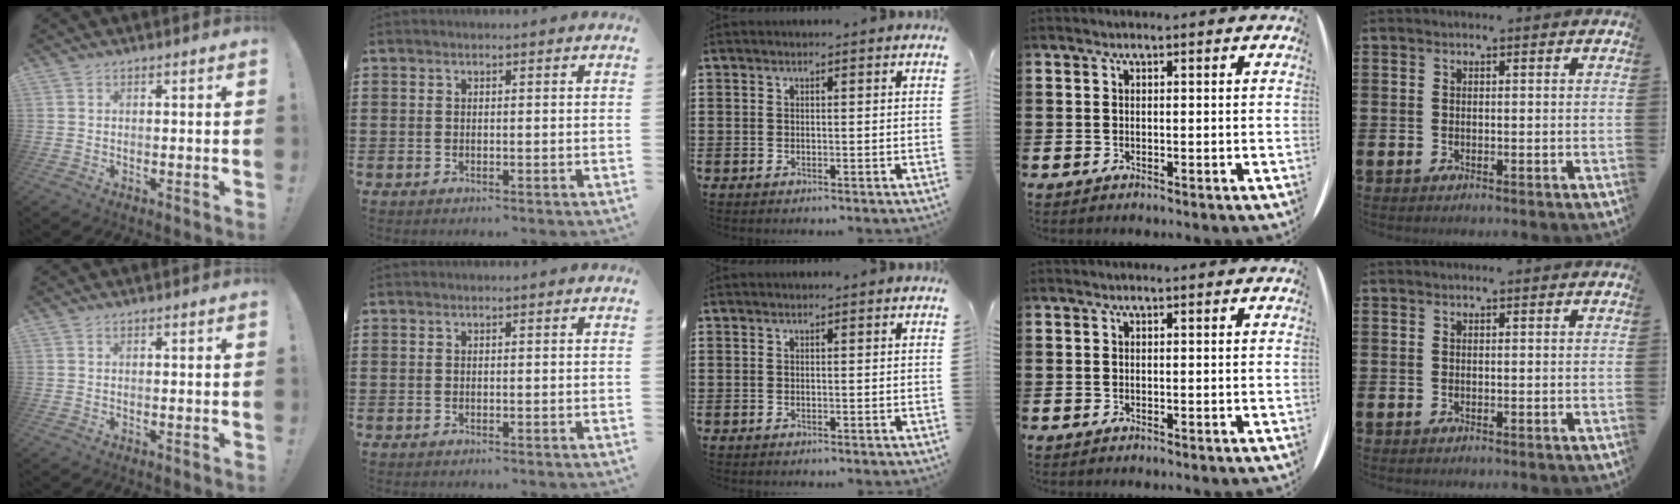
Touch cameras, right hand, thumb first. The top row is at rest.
{}